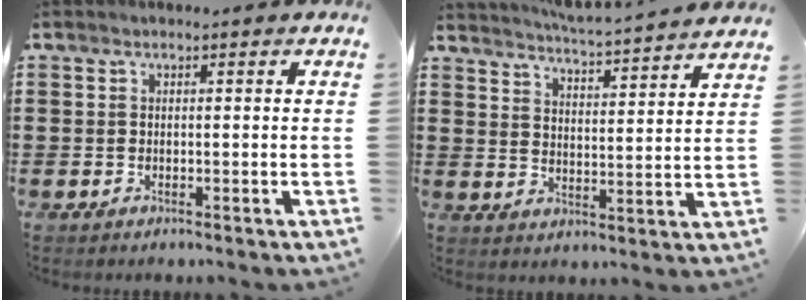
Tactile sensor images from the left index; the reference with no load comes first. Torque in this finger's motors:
{"motor_torque": [-0.68, -1.45, -0.04, 0.10]}